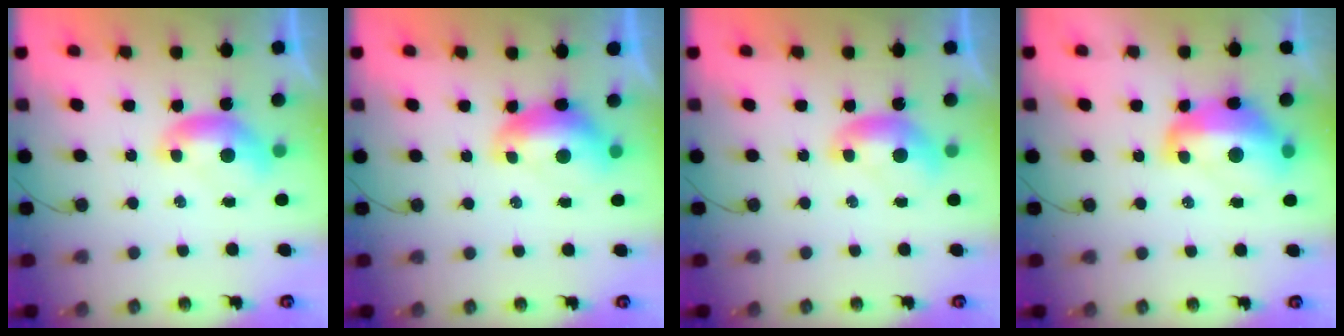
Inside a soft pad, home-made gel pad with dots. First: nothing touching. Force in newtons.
{"total": 1.2, "press": 1.1, "slide": 0.4}
{"total": 0.0}
{"total": 8.9, "press": 8.8, "slide": 1.5}